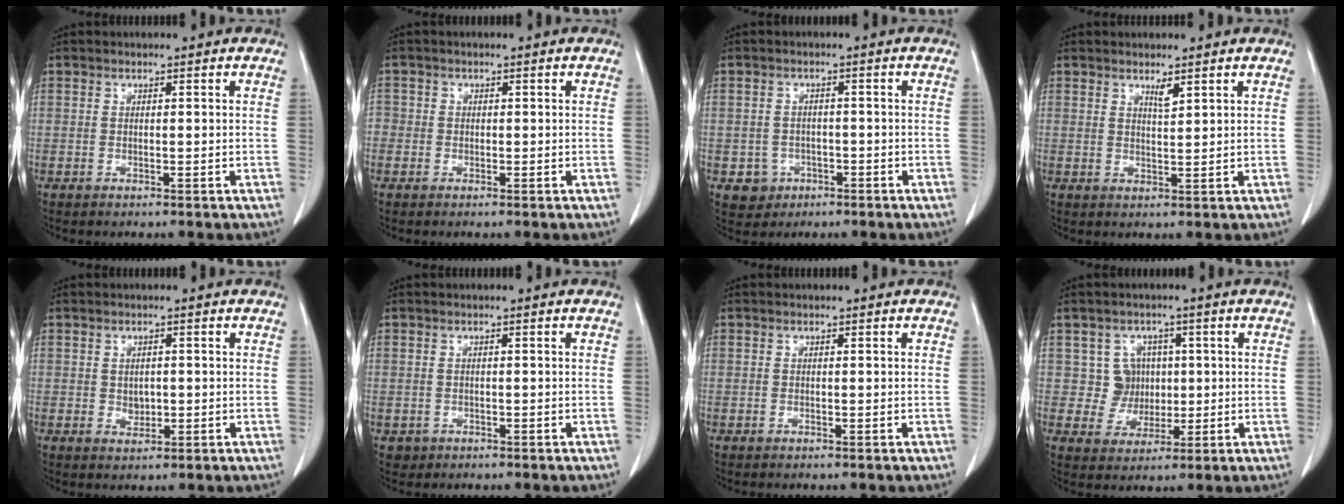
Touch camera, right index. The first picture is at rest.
{"total": 1.6, "force": [-0.5, 1.5, 0.2], "torque": [0.004, 0.004, -0.015]}
{"total": 3.6, "force": [-1.4, 3.3, 0.2], "torque": [0.002, 0.011, -0.014]}
{"total": 1.6, "force": [1.2, 0.1, 1.1], "torque": [-0.021, -0.007, 0.025]}
{"total": 2.0, "force": [0.0, 1.6, 1.3], "torque": [-0.018, 0.001, 0.006]}
{"total": 1.2, "force": [-0.5, 1.1, 0.0], "torque": [-0.005, 0.002, -0.003]}
{"total": 0.0}
{"total": 5.0, "force": [1.0, 4.9, 0.4], "torque": [0.002, 0.015, 0.022]}